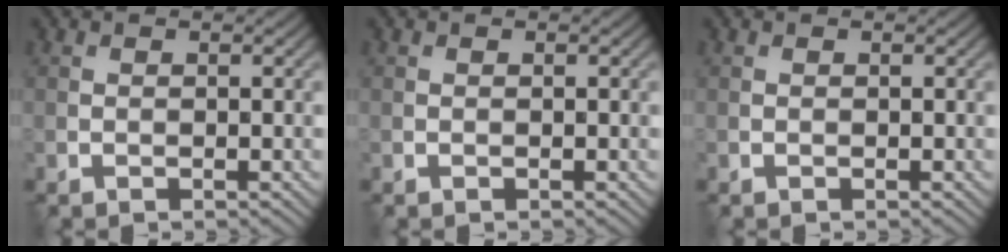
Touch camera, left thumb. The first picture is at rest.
{"total": 0.0}
{"total": 0.0}